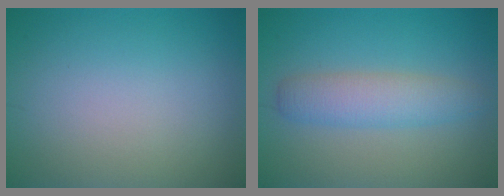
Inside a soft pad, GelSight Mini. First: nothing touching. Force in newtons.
{"total": 3.6, "press": 3.6, "slide": 0.2}